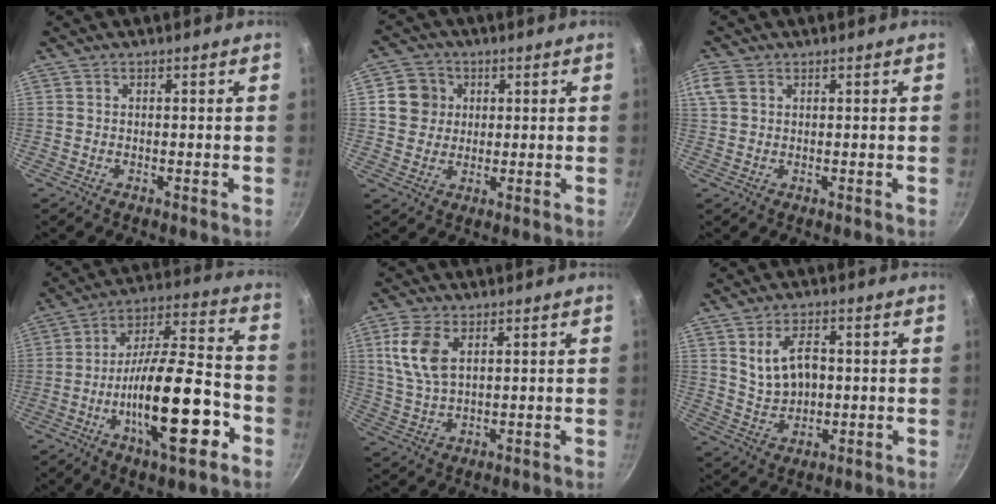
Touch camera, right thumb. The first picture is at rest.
{"total": 6.7, "force": [1.5, 6.2, 1.9], "torque": [0.000, 0.007, 0.021]}
{"total": 3.6, "force": [1.4, 2.4, 2.2], "torque": [-0.047, 0.006, 0.029]}
{"total": 21.0, "force": [-7.4, 6.8, 18.4], "torque": [-0.282, 0.045, -0.128]}
{"total": 9.0, "force": [3.2, 5.0, 6.8], "torque": [-0.135, -0.010, 0.069]}
{"total": 8.4, "force": [1.7, 5.4, 6.2], "torque": [-0.095, -0.008, 0.040]}